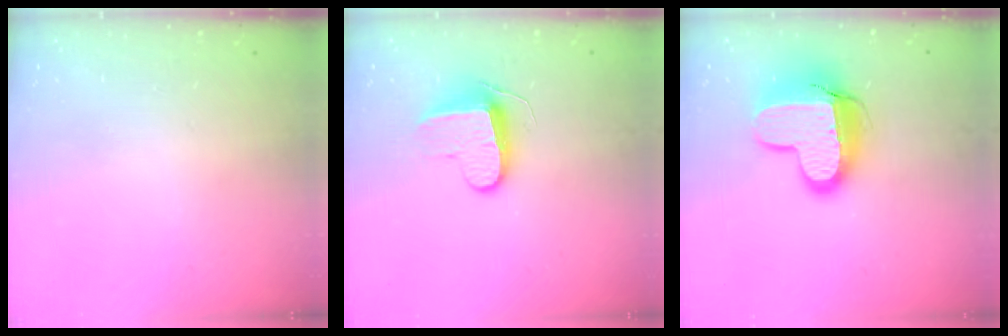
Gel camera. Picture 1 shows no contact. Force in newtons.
{"total": 9.4, "press": 9.4, "slide": 0.5}
{"total": 14.6, "press": 14.5, "slide": 1.1}